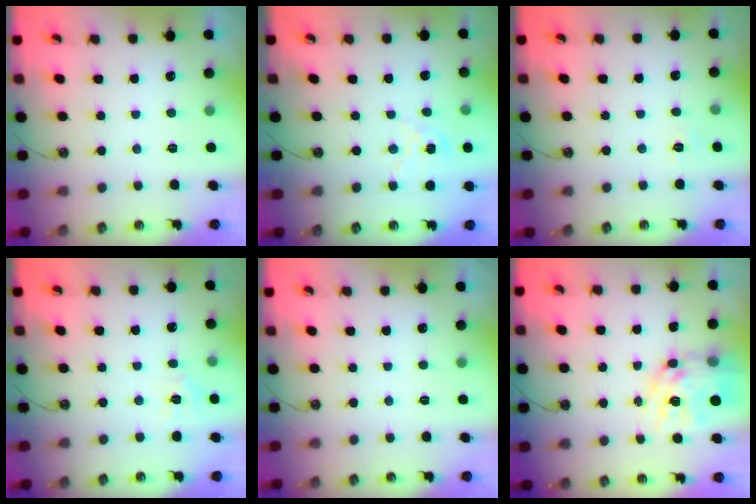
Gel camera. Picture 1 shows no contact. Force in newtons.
{"total": 1.6, "press": 1.6, "slide": 0.2}
{"total": 3.5, "press": 3.5, "slide": 0.5}
{"total": 3.9, "press": 3.9, "slide": 0.2}
{"total": 0.0}
{"total": 15.2, "press": 15.2, "slide": 1.3}